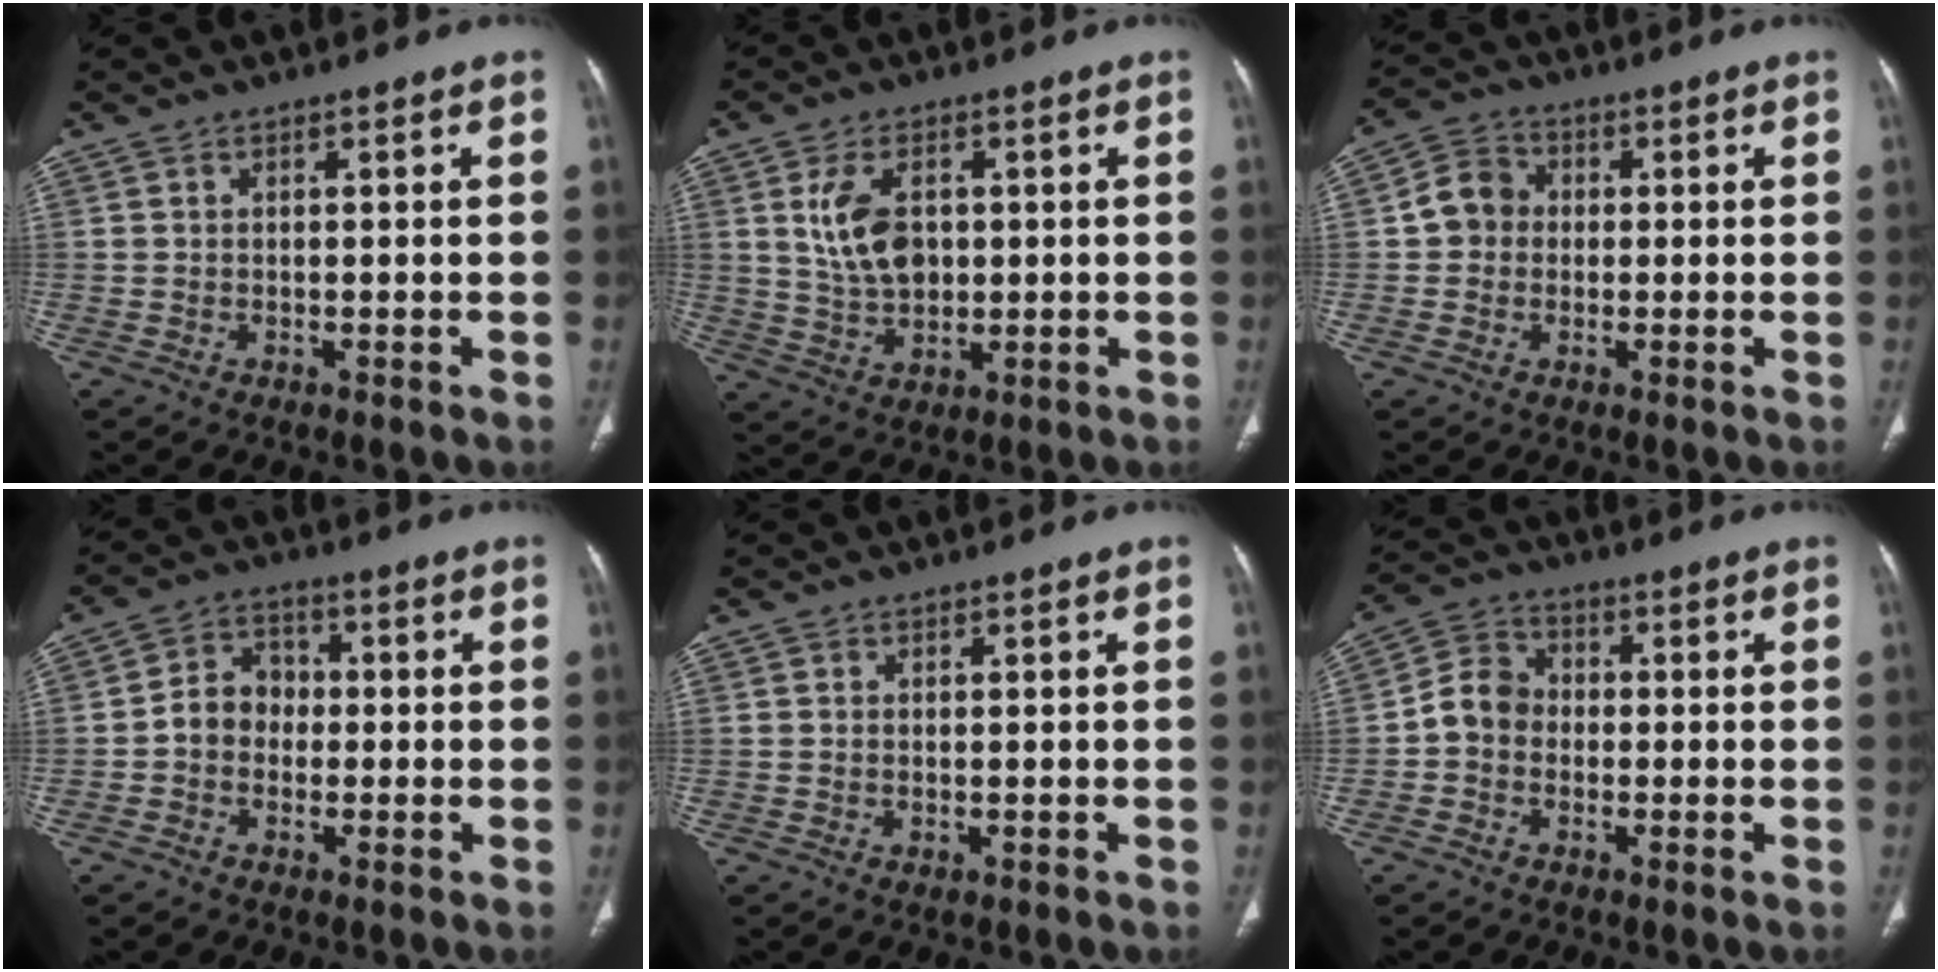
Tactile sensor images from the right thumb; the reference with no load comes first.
{"total": 8.6, "force": [1.7, 5.5, 6.4], "torque": [-0.110, -0.004, 0.041]}
{"total": 5.8, "force": [0.0, 5.3, 2.5], "torque": [-0.027, 0.015, -0.010]}
{"total": 5.9, "force": [-1.0, 5.0, 3.0], "torque": [-0.030, 0.025, -0.030]}
{"total": 0.6, "force": [-0.2, 0.3, 0.4], "torque": [-0.011, -0.001, 0.000]}
{"total": 6.4, "force": [-1.2, 5.4, 3.1], "torque": [-0.038, 0.024, -0.036]}